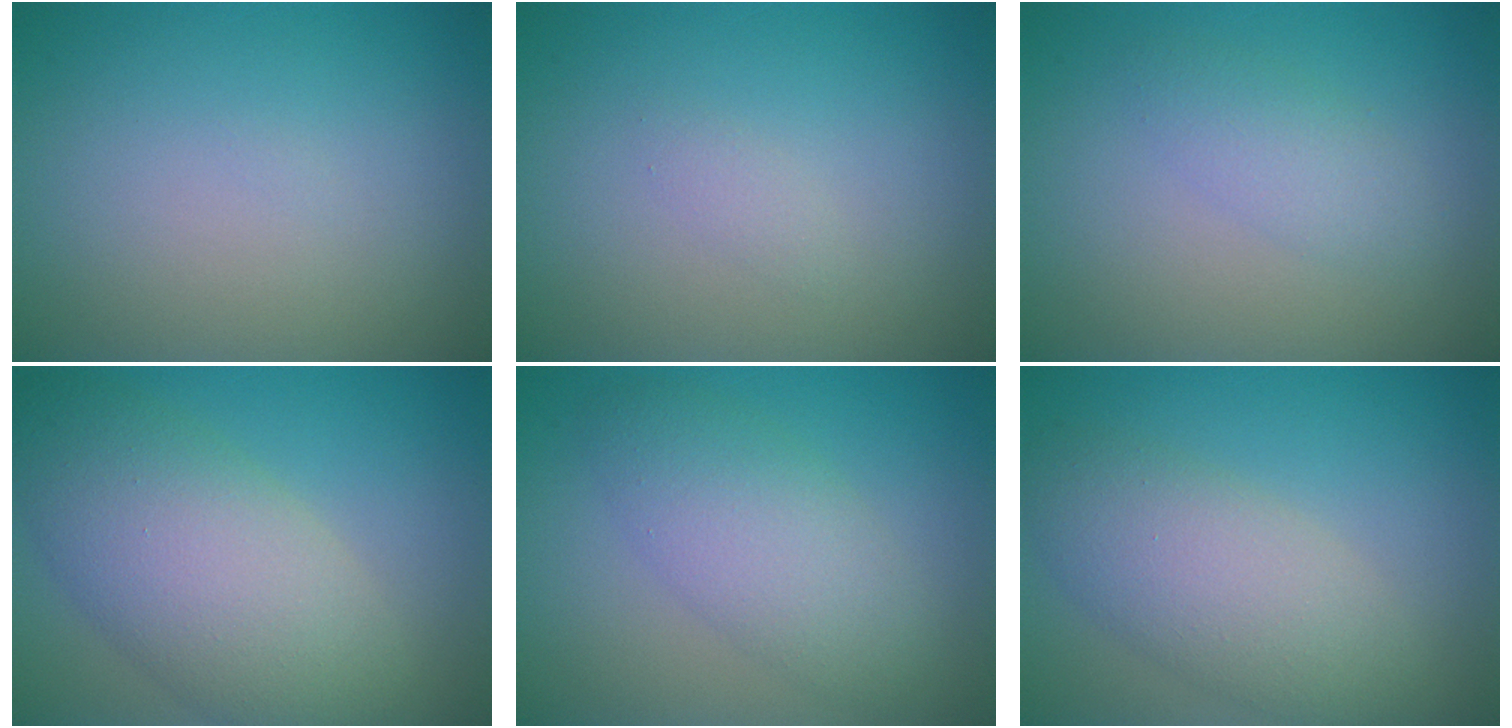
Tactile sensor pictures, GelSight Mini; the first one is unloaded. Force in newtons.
{"total": 0.7, "press": 0.7, "slide": 0.0}
{"total": 2.1, "press": 2.1, "slide": 0.1}
{"total": 8.6, "press": 8.6, "slide": 0.4}
{"total": 4.6, "press": 4.6, "slide": 0.2}
{"total": 5.4, "press": 5.4, "slide": 0.1}